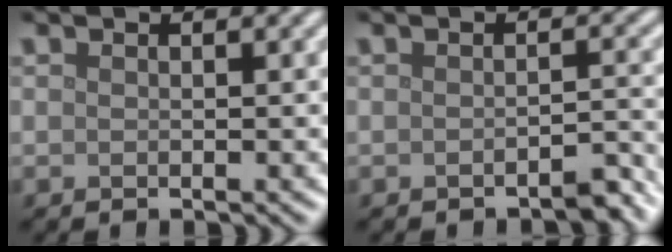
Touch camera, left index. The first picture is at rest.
{"total": 1.7, "force": [-1.3, 0.3, 0.9], "torque": [-0.011, 0.003, -0.019]}